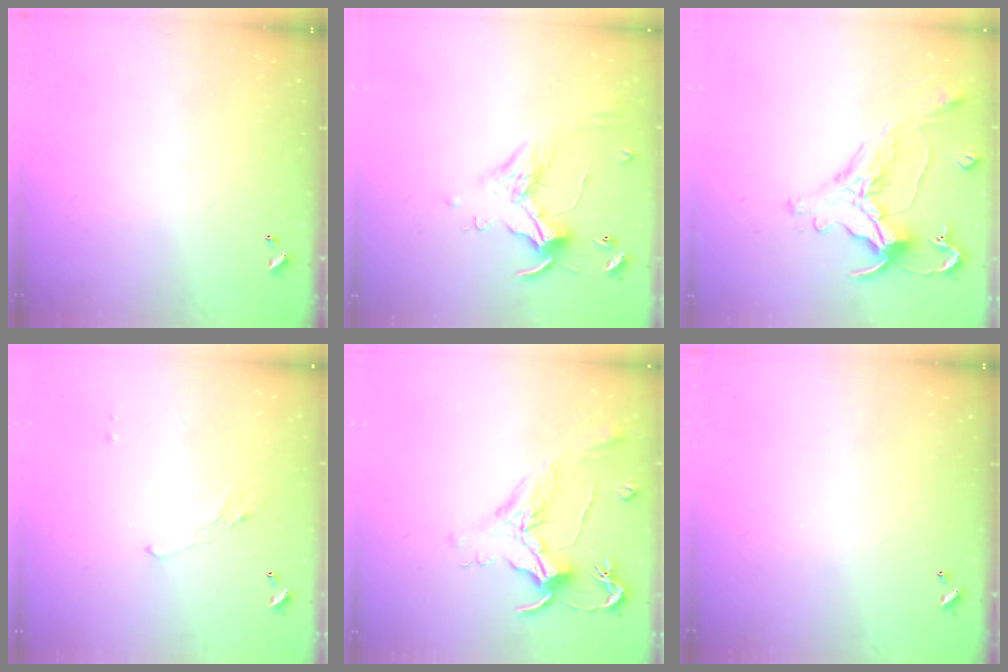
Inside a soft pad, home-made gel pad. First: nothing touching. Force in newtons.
{"total": 0.5, "press": 0.4, "slide": 0.4}
{"total": 0.7, "press": 0.1, "slide": 0.7}
{"total": 0.8, "press": 0.4, "slide": 0.7}
{"total": 1.6, "press": 1.5, "slide": 0.7}
{"total": 0.0}